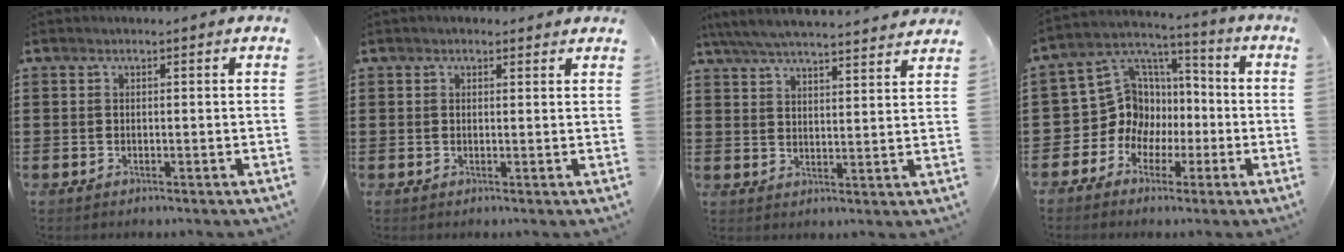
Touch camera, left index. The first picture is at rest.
{"total": 1.3, "force": [1.1, 0.6, 0.4], "torque": [-0.009, 0.006, 0.020]}
{"total": 5.8, "force": [5.5, 0.0, 1.7], "torque": [-0.053, -0.027, 0.098]}
{"total": 9.9, "force": [-1.7, 9.4, 2.4], "torque": [-0.097, -0.004, -0.029]}